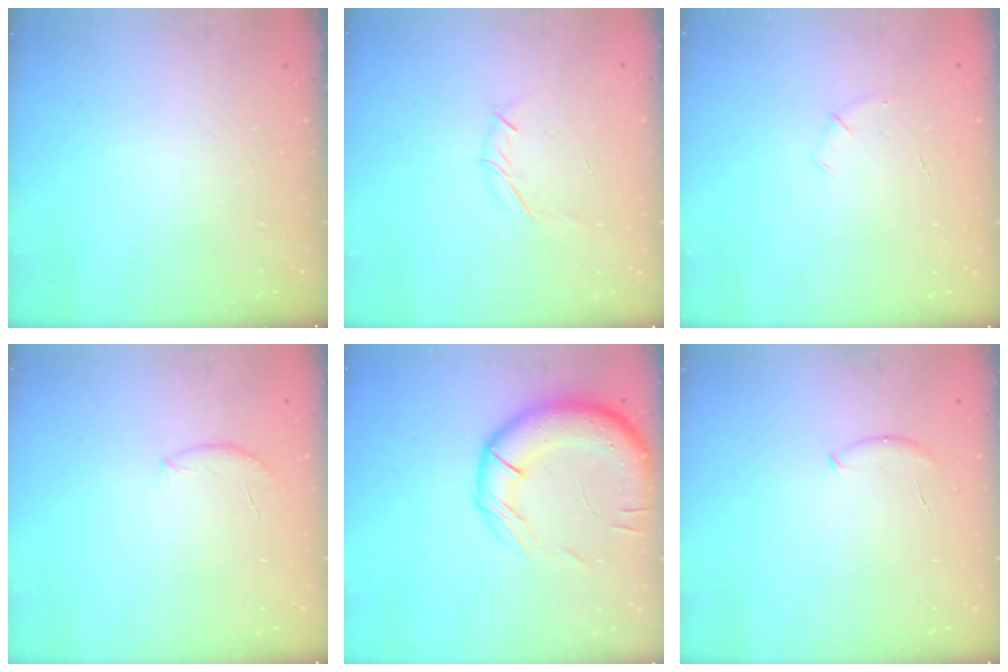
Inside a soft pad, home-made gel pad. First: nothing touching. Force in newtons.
{"total": 3.9, "press": 3.8, "slide": 0.8}
{"total": 5.0, "press": 4.9, "slide": 1.3}
{"total": 6.9, "press": 6.7, "slide": 1.8}
{"total": 17.3, "press": 16.9, "slide": 3.5}
{"total": 5.8, "press": 5.7, "slide": 1.2}